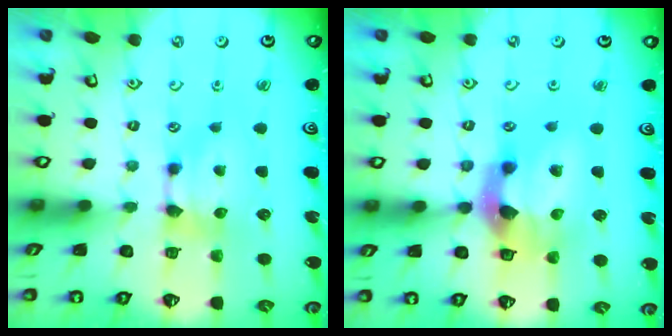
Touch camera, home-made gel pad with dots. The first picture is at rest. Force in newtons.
{"total": 6.6, "press": 6.2, "slide": 2.2}